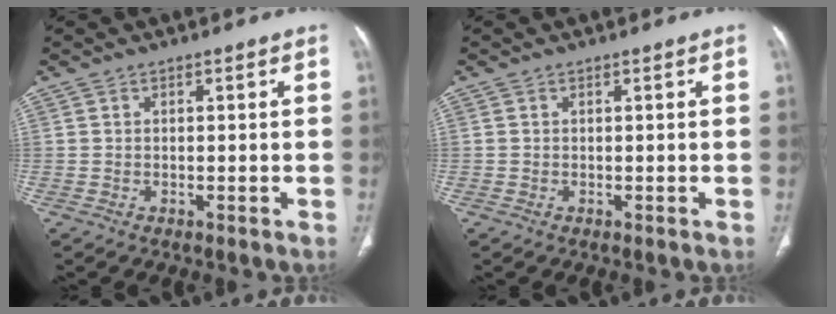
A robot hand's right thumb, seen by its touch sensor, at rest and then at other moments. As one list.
[{"total": 0.0}]